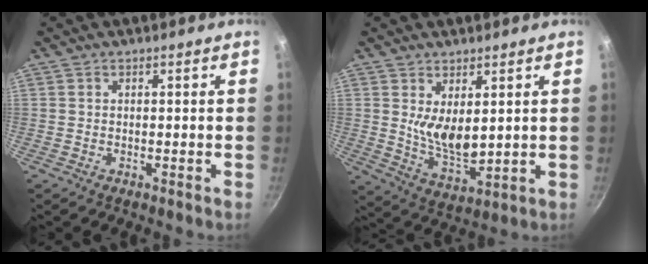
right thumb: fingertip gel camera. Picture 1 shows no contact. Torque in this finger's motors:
{"motor_torque": [0.91, 0.84, 0.12, -0.12, 0.31]}